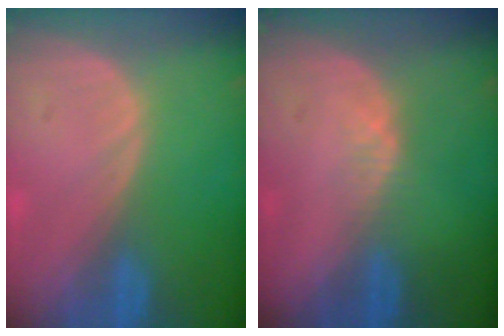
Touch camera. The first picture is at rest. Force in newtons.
{"total": 1.4, "press": 1.2, "slide": 0.7}